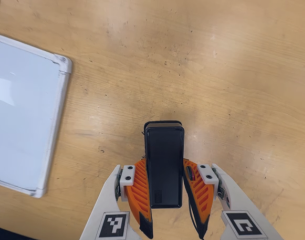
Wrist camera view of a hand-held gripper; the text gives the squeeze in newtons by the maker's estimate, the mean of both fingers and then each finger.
{"total": 4.1, "left": 2.8, "right": 5.5}